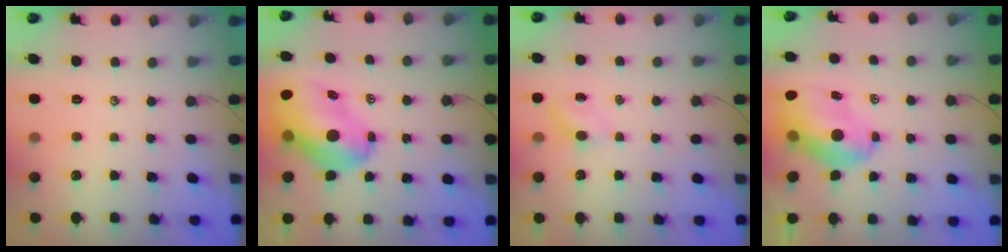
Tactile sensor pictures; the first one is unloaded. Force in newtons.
{"total": 15.9, "press": 15.1, "slide": 4.7}
{"total": 2.8, "press": 2.7, "slide": 0.9}
{"total": 8.9, "press": 8.5, "slide": 2.6}